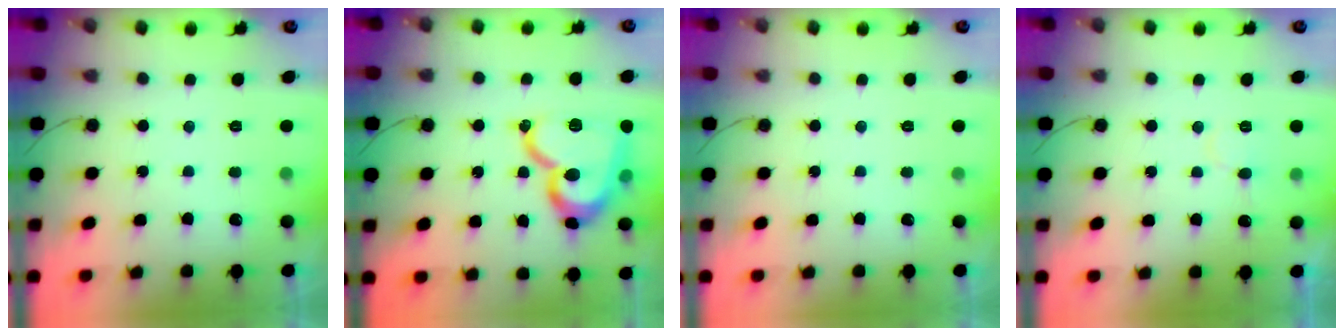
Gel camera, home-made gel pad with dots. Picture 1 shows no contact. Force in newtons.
{"total": 19.8, "press": 19.7, "slide": 2.0}
{"total": 0.0}
{"total": 6.1, "press": 6.1, "slide": 0.5}